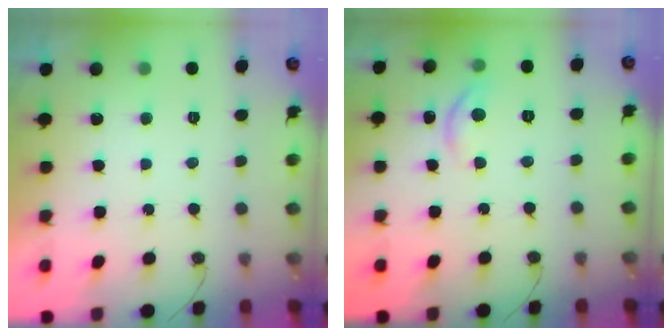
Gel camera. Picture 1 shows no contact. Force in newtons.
{"total": 4.9, "press": 4.9, "slide": 0.5}